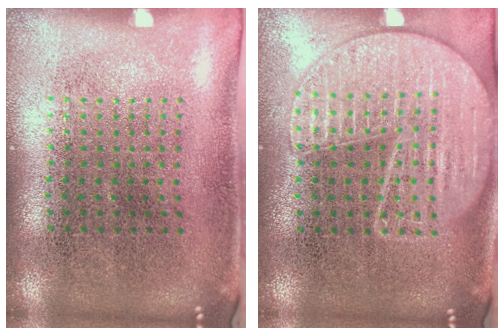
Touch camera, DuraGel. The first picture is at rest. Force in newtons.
{"total": 1.9, "press": 1.9, "slide": 0.2}